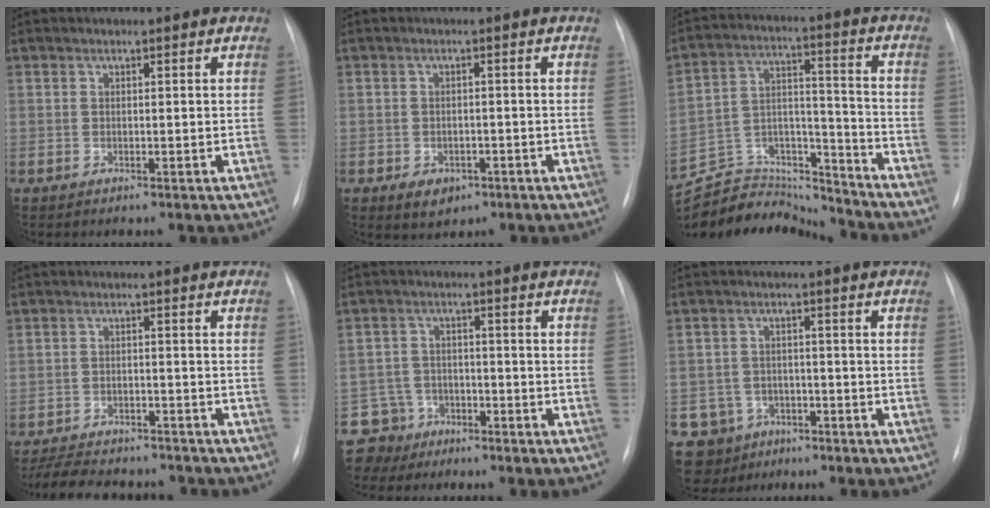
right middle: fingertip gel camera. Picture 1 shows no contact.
{"total": 3.7, "force": [-1.8, 2.7, 1.7], "torque": [-0.022, 0.001, -0.014]}
{"total": 18.9, "force": [-18.4, 3.6, 2.4], "torque": [-0.048, 0.046, -0.290]}
{"total": 13.5, "force": [-12.1, 3.8, 4.6], "torque": [-0.095, 0.003, -0.167]}
{"total": 5.8, "force": [-4.1, 4.0, -0.9], "torque": [0.020, 0.006, -0.077]}
{"total": 7.8, "force": [-4.6, 6.2, 0.4], "torque": [-0.009, 0.016, -0.066]}